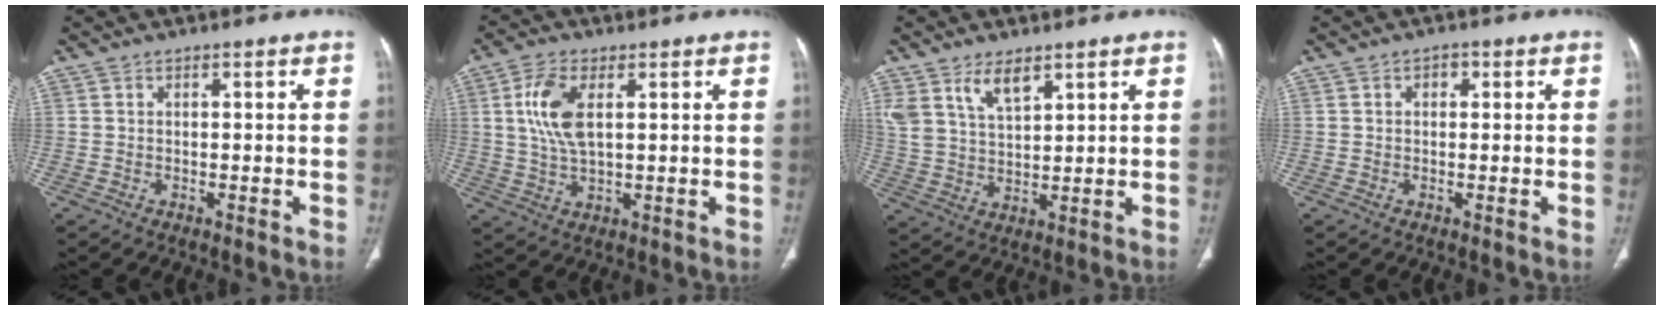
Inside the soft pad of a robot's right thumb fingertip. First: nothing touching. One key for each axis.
{"total": 8.7, "fx": 2.2, "fy": 4.0, "fz": 7.4, "tx": -0.161, "ty": -0.004, "tz": 0.045}
{"total": 7.2, "fx": 4.7, "fy": 3.3, "fz": 4.4, "tx": -0.077, "ty": -0.023, "tz": 0.099}
{"total": 1.4, "fx": 0.3, "fy": 1.0, "fz": 0.8, "tx": -0.003, "ty": 0.004, "tz": 0.000}